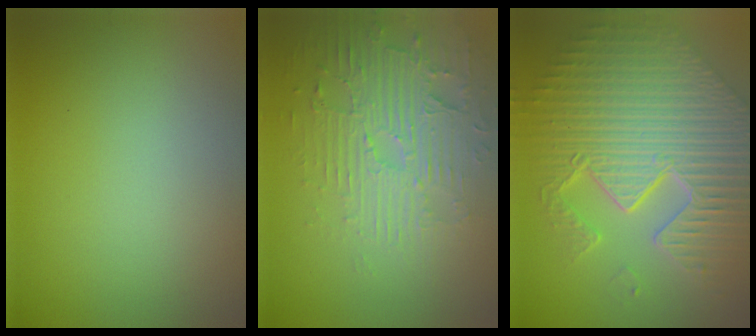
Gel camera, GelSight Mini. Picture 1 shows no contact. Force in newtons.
{"total": 4.1, "press": 3.9, "slide": 1.4}
{"total": 11.6, "press": 7.4, "slide": 8.9}